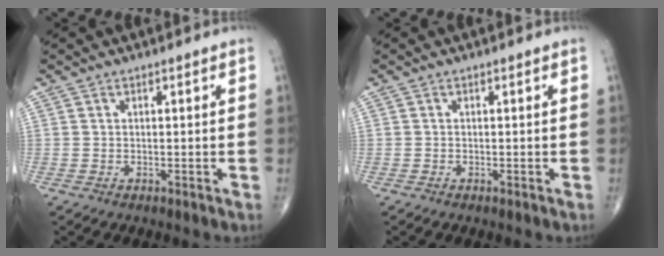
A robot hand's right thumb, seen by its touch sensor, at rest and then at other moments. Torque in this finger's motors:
{"motor_torque": [0.18, 0.13, -0.32, -0.27, 0.02]}